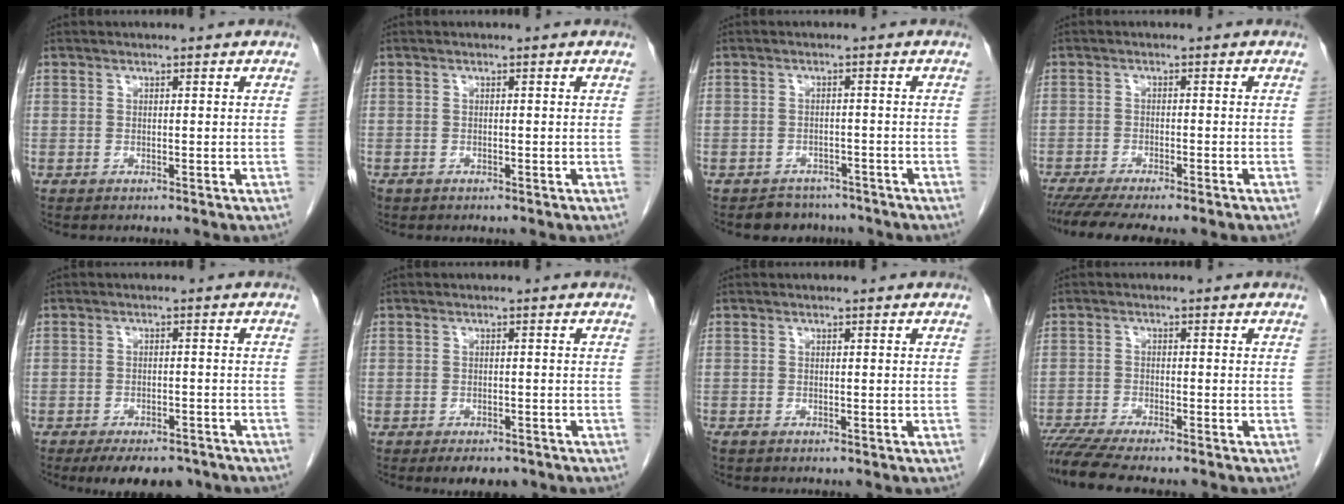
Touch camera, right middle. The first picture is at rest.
{"total": 0.6, "force": [-0.4, 0.4, 0.0], "torque": [-0.007, 0.002, -0.007]}
{"total": 4.2, "force": [-3.6, 2.1, -0.3], "torque": [0.006, 0.009, -0.051]}
{"total": 9.4, "force": [-7.8, 0.7, 5.2], "torque": [-0.070, -0.013, -0.117]}
{"total": 8.8, "force": [-7.0, 3.7, 3.9], "torque": [-0.043, -0.002, -0.096]}
{"total": 4.4, "force": [-3.3, 2.1, 1.9], "torque": [-0.020, -0.002, -0.043]}
{"total": 0.5, "force": [-0.4, 0.2, 0.2], "torque": [-0.010, -0.002, -0.009]}
{"total": 8.3, "force": [-7.2, 0.2, 4.1], "torque": [-0.066, -0.015, -0.119]}